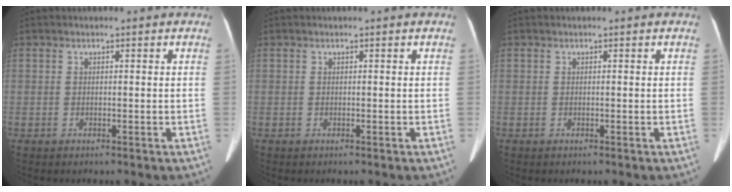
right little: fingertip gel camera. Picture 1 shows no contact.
{"total": 0.0}
{"total": 0.0}